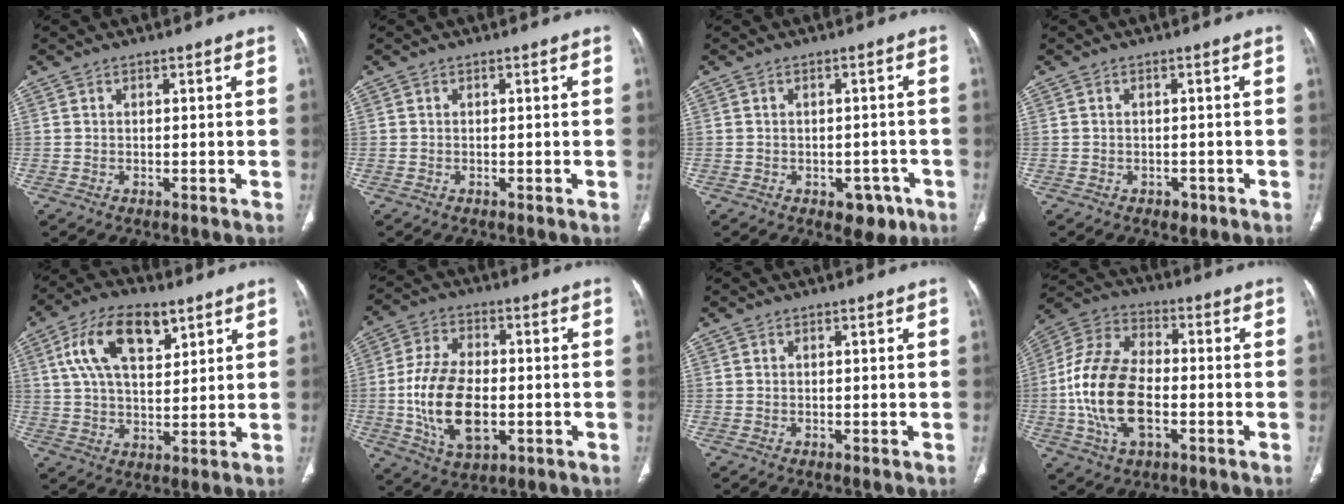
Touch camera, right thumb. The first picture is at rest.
{"total": 0.0}
{"total": 5.0, "force": [-2.5, 3.2, 2.9], "torque": [-0.012, 0.014, -0.027]}
{"total": 1.6, "force": [-0.8, 1.1, 0.7], "torque": [-0.004, 0.003, -0.008]}
{"total": 14.0, "force": [6.2, 7.2, 10.3], "torque": [-0.168, -0.005, 0.112]}
{"total": 14.9, "force": [-2.2, 8.6, 11.9], "torque": [-0.217, 0.005, -0.033]}
{"total": 0.0}
{"total": 16.8, "force": [-3.2, 9.6, 13.3], "torque": [-0.267, 0.024, -0.059]}